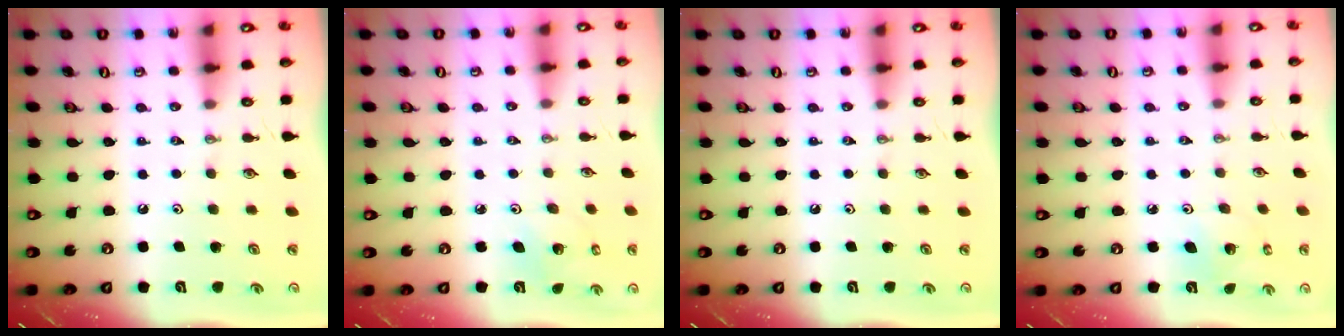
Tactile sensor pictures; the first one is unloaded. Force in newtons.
{"total": 3.3, "press": 3.3, "slide": 0.1}
{"total": 0.0}
{"total": 3.7, "press": 3.7, "slide": 0.2}